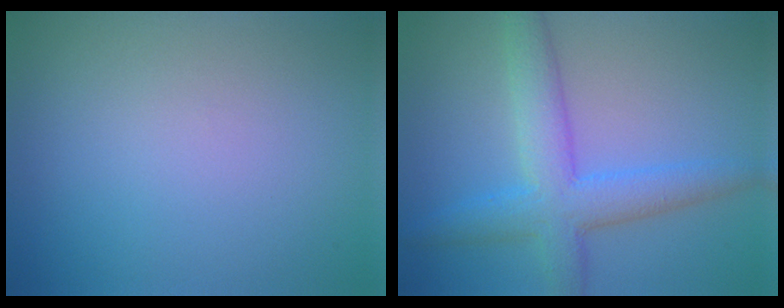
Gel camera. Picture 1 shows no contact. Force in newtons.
{"total": 5.6, "press": 5.6, "slide": 0.1}